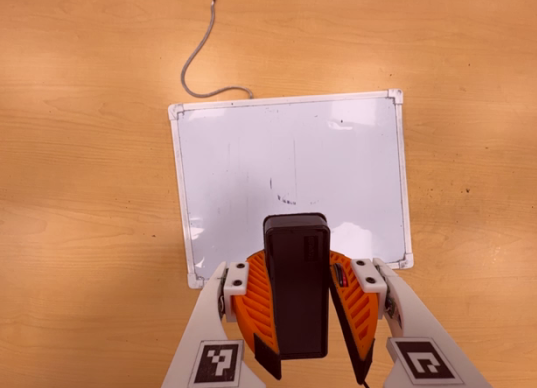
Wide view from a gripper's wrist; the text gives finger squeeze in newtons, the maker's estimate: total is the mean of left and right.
{"total": 10.0, "left": 10.1, "right": 9.9}